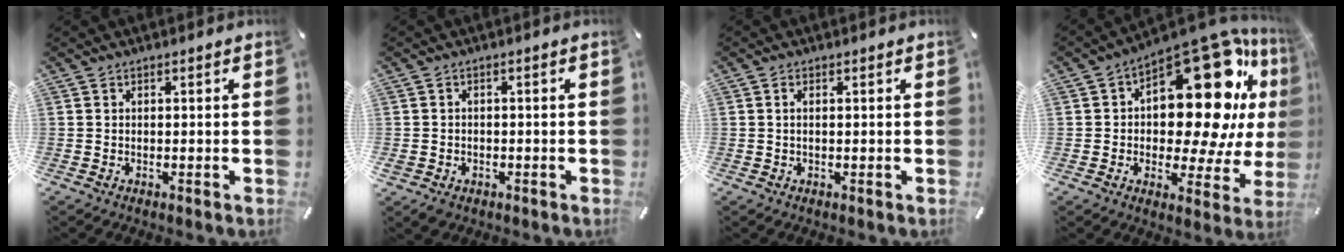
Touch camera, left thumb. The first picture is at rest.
{"total": 2.2, "force": [-1.0, 1.8, 0.8], "torque": [-0.017, 0.003, -0.021]}
{"total": 1.2, "force": [0.2, 0.3, 1.1], "torque": [-0.023, -0.001, 0.003]}
{"total": 23.6, "force": [8.8, 11.7, 18.5], "torque": [-0.260, -0.077, 0.148]}